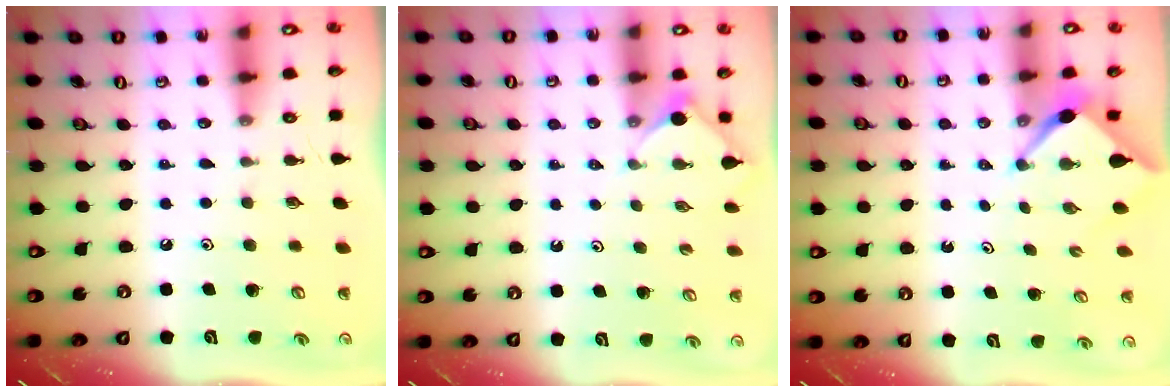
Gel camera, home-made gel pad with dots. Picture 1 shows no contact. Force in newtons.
{"total": 2.3, "press": 2.2, "slide": 0.3}
{"total": 2.4, "press": 2.4, "slide": 0.2}